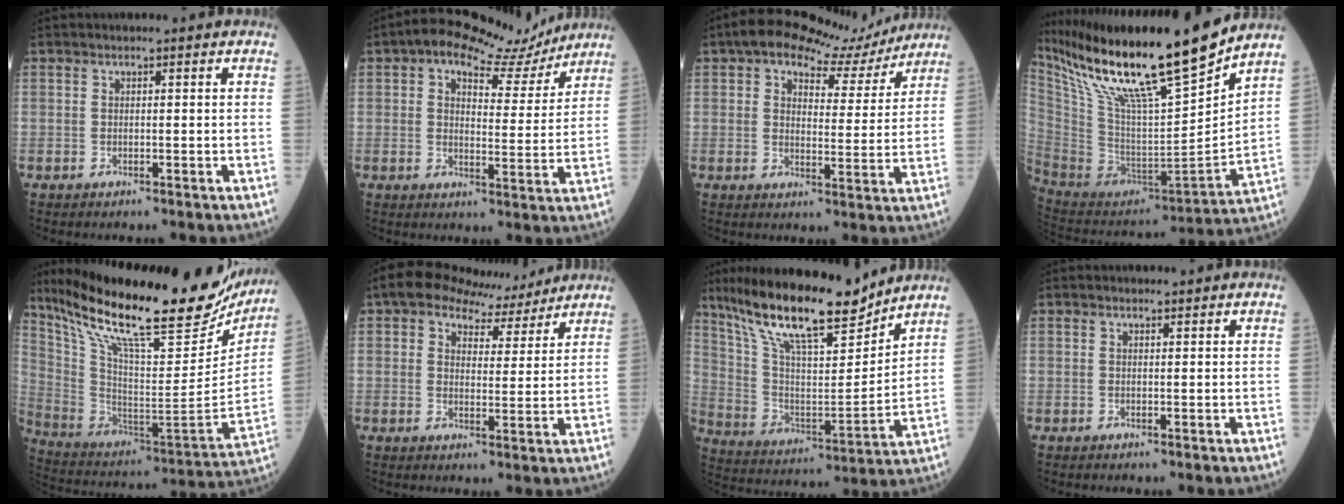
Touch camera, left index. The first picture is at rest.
{"total": 9.6, "force": [7.8, 4.0, 3.9], "torque": [-0.062, 0.008, 0.102]}
{"total": 9.9, "force": [8.4, 3.9, 3.7], "torque": [-0.055, 0.009, 0.107]}
{"total": 24.8, "force": [19.3, 1.3, 15.5], "torque": [-0.281, -0.015, 0.344]}
{"total": 32.4, "force": [26.0, 6.5, 18.2], "torque": [-0.317, -0.050, 0.385]}
{"total": 8.3, "force": [7.0, 3.6, 2.6], "torque": [-0.042, 0.017, 0.098]}
{"total": 18.6, "force": [15.1, 3.2, 10.5], "torque": [-0.190, -0.004, 0.273]}
{"total": 0.0}